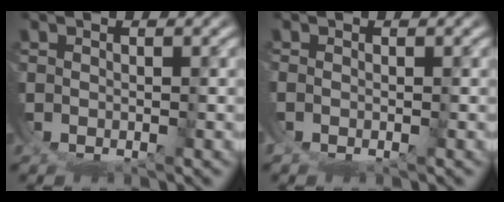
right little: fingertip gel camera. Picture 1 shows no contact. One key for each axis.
{"total": 1.0, "fx": -0.2, "fy": 0.8, "fz": 0.6, "tx": -0.015, "ty": -0.003, "tz": -0.005}